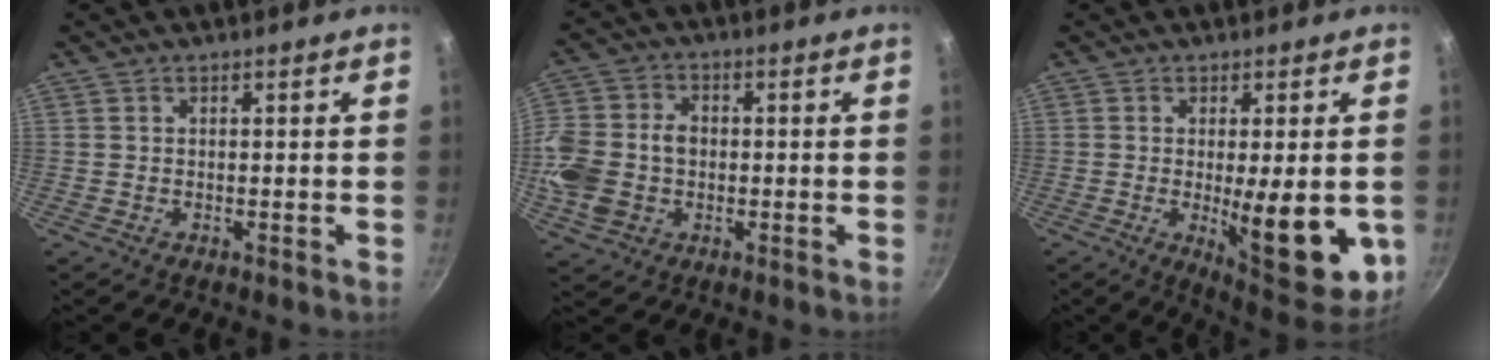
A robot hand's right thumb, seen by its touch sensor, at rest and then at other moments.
{"total": 14.2, "force": [-1.3, 11.1, 8.7], "torque": [-0.186, 0.029, -0.030]}
{"total": 15.4, "force": [-2.4, 4.7, 14.4], "torque": [-0.167, -0.018, -0.020]}